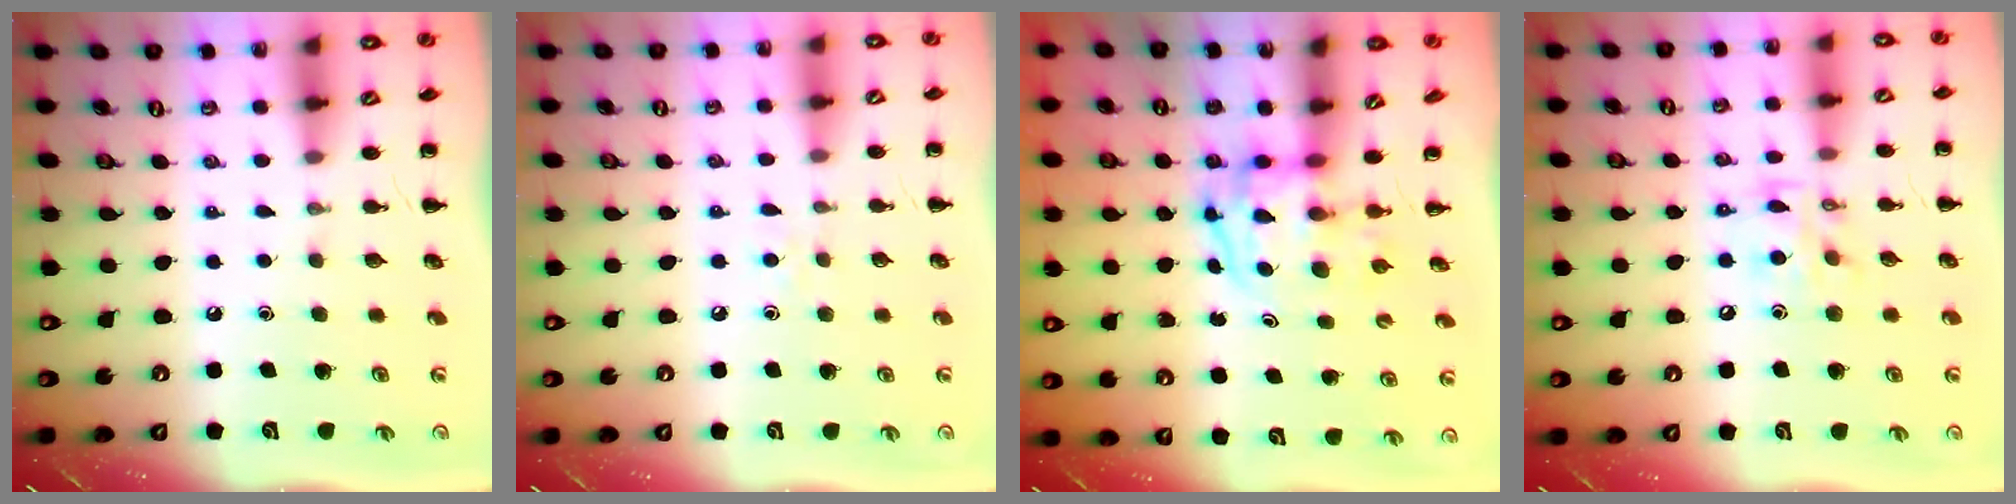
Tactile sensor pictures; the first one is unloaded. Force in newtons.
{"total": 3.1, "press": 2.9, "slide": 1.1}
{"total": 3.9, "press": 3.9, "slide": 0.6}
{"total": 11.1, "press": 10.9, "slide": 1.7}